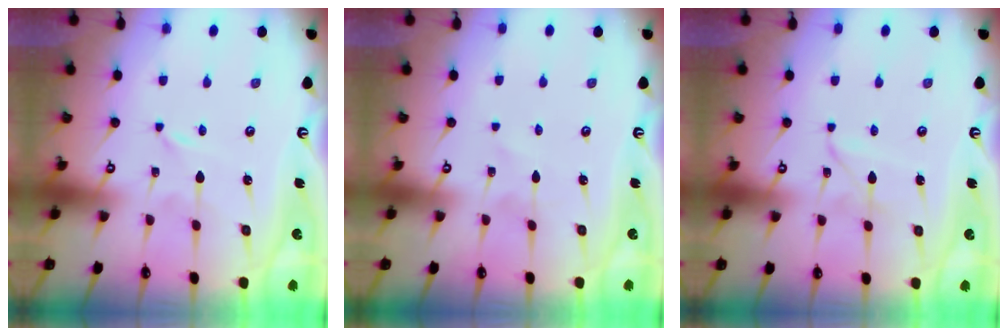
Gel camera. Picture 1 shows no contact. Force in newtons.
{"total": 0.9, "press": 0.9, "slide": 0.0}
{"total": 2.4, "press": 2.4, "slide": 0.2}